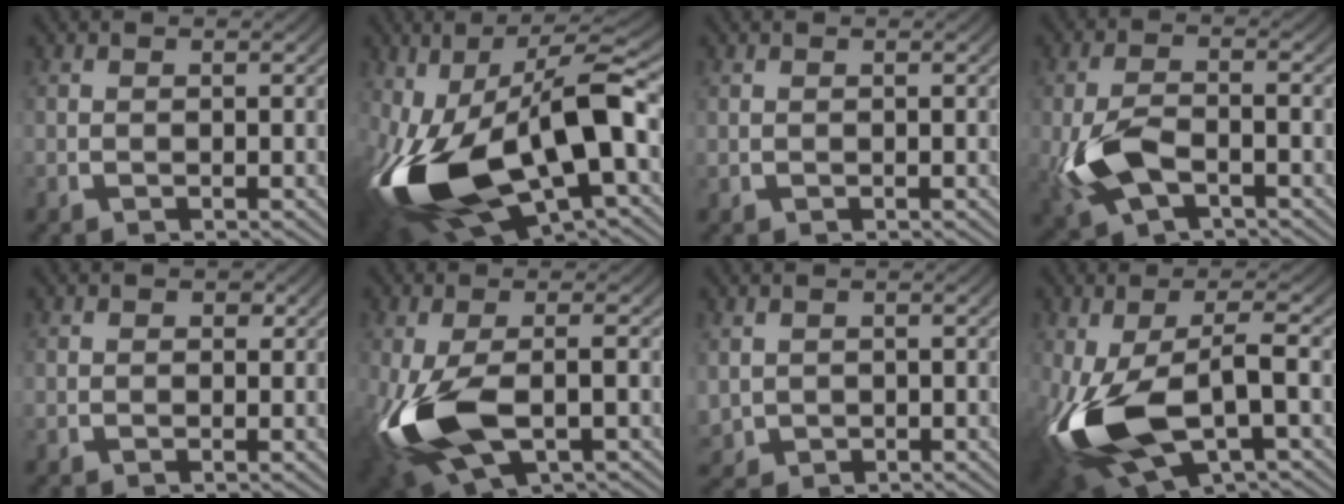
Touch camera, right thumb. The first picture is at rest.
{"total": 16.4, "force": [-3.7, 8.6, 13.4], "torque": [-0.290, -0.039, -0.034]}
{"total": 0.0}
{"total": 6.7, "force": [-1.8, 4.1, 5.0], "torque": [-0.130, -0.016, -0.021]}
{"total": 0.9, "force": [0.4, 0.7, 0.3], "torque": [-0.001, -0.003, 0.006]}
{"total": 9.8, "force": [-2.3, 5.1, 8.0], "torque": [-0.191, -0.025, -0.020]}
{"total": 2.9, "force": [-0.1, 2.7, 1.1], "torque": [-0.043, -0.020, 0.014]}
{"total": 11.3, "force": [-3.0, 5.7, 9.2], "torque": [-0.210, -0.030, -0.030]}